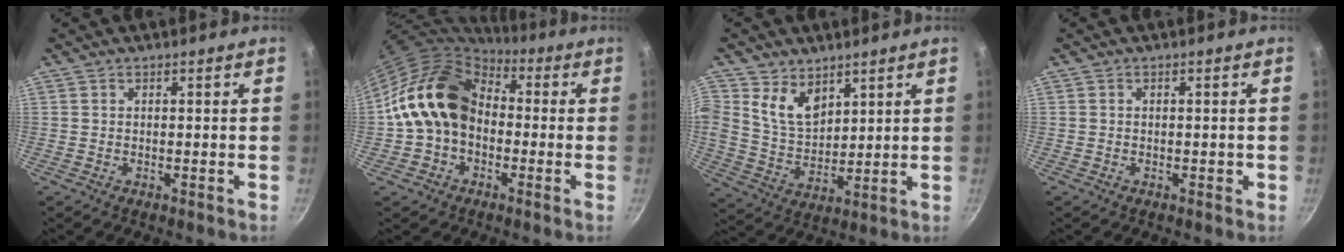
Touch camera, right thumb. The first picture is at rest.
{"total": 15.1, "force": [0.0, 11.6, 9.8], "torque": [-0.139, 0.040, -0.013]}
{"total": 8.5, "force": [4.7, 5.7, 4.2], "torque": [-0.057, -0.037, 0.097]}
{"total": 0.8, "force": [-0.2, 0.6, 0.5], "torque": [-0.003, 0.005, -0.003]}